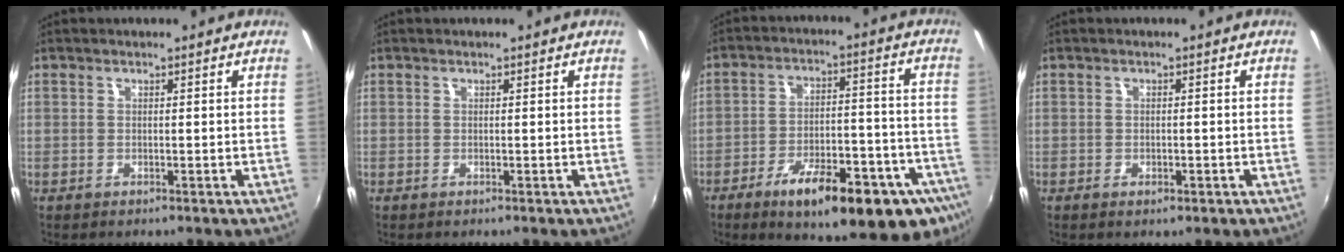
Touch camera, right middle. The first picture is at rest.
{"total": 0.0}
{"total": 23.4, "force": [-13.6, 7.6, 17.5], "torque": [-0.254, -0.024, -0.183]}
{"total": 1.7, "force": [-0.9, 0.9, 1.1], "torque": [-0.017, -0.003, -0.013]}